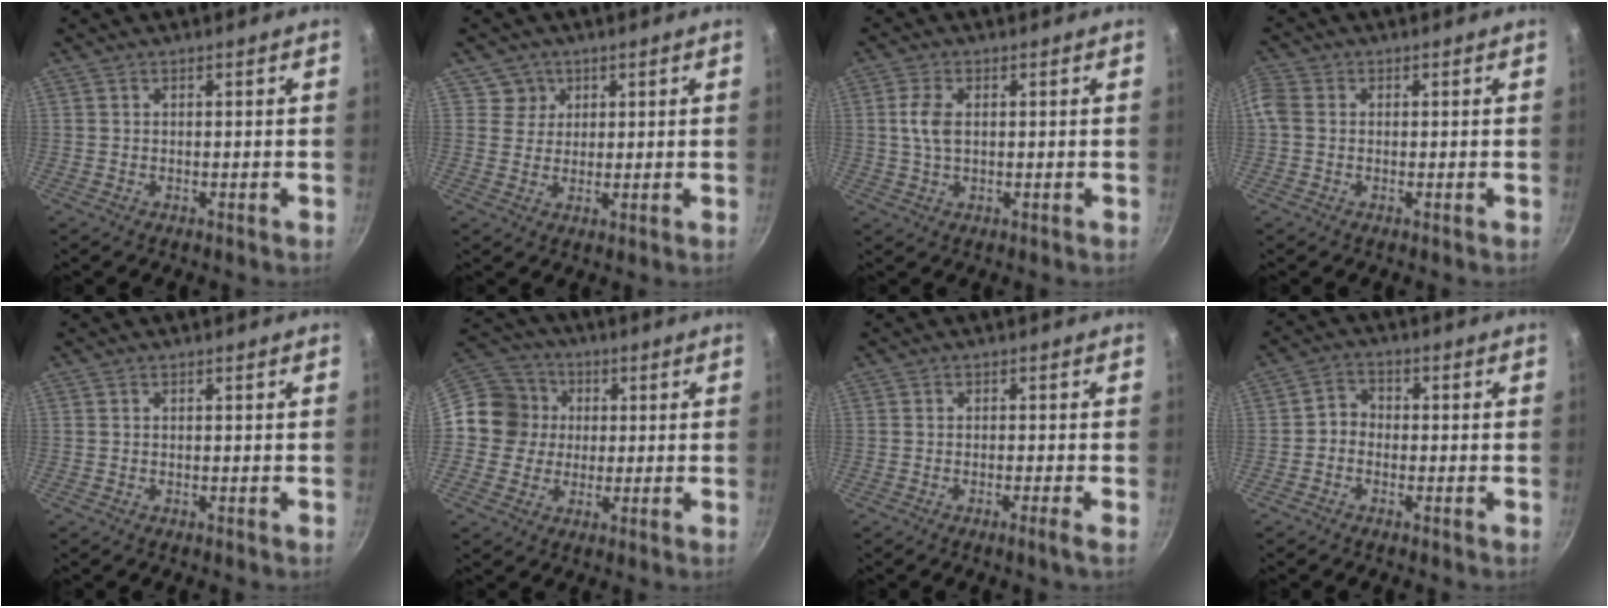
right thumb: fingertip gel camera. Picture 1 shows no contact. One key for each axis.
{"total": 3.7, "fx": 1.6, "fy": 3.4, "fz": 0.0, "tx": 0.033, "ty": 0.002, "tz": 0.023}
{"total": 4.5, "fx": 0.6, "fy": 2.5, "fz": 3.6, "tx": -0.077, "ty": 0.004, "tz": 0.011}
{"total": 3.1, "fx": 0.0, "fy": 2.7, "fz": 1.7, "tx": -0.035, "ty": 0.007, "tz": -0.011}
{"total": 0.0}
{"total": 11.5, "fx": 0.7, "fy": 10.9, "fz": 3.6, "tx": -0.033, "ty": 0.025, "tz": -0.008}
{"total": 1.9, "fx": -1.0, "fy": -0.4, "fz": 1.5, "tx": -0.037, "ty": 0.004, "tz": -0.019}
{"total": 3.0, "fx": -1.1, "fy": 2.5, "fz": 1.3, "tx": -0.011, "ty": 0.020, "tz": -0.030}